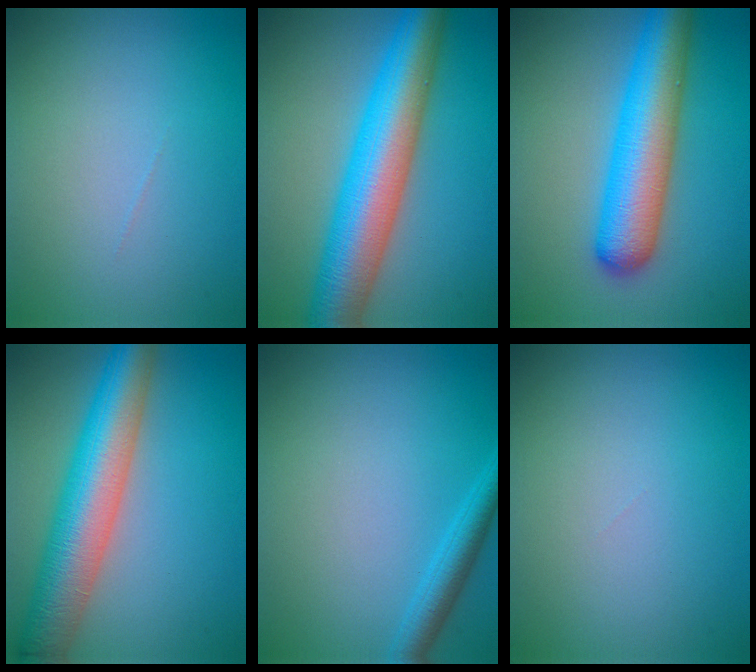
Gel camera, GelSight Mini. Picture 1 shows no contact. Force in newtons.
{"total": 10.5, "press": 10.5, "slide": 0.2}
{"total": 8.3, "press": 8.3, "slide": 0.3}
{"total": 9.1, "press": 9.1, "slide": 0.3}
{"total": 2.7, "press": 2.7, "slide": 0.2}
{"total": 0.0}